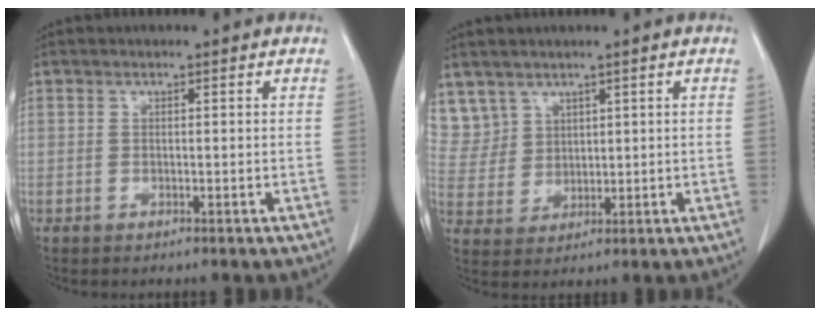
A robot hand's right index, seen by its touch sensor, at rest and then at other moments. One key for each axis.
{"total": 6.4, "fx": 4.3, "fy": 4.8, "fz": 0.0, "tx": -0.005, "ty": 0.010, "tz": 0.102}